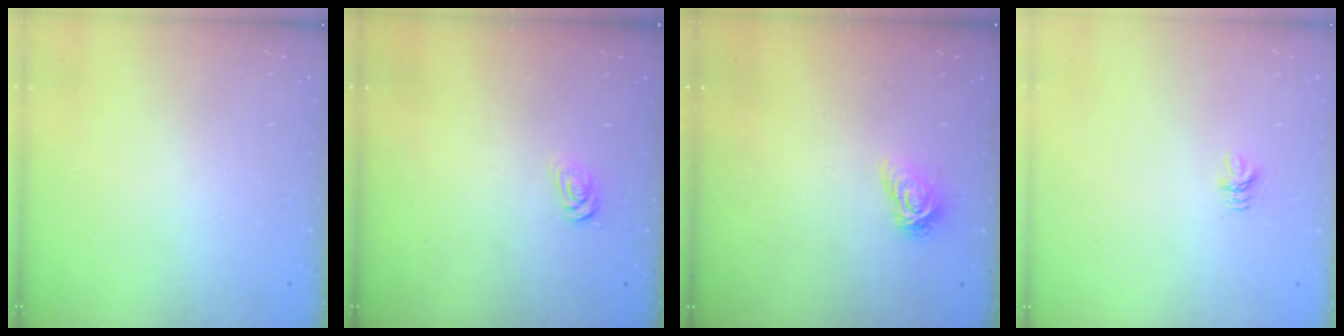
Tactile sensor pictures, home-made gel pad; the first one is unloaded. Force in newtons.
{"total": 3.2, "press": 3.1, "slide": 0.4}
{"total": 5.6, "press": 5.6, "slide": 0.1}
{"total": 3.9, "press": 3.9, "slide": 0.3}